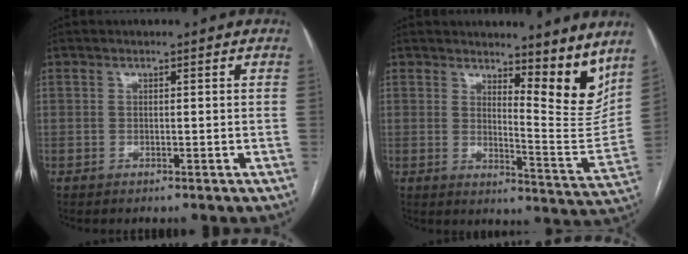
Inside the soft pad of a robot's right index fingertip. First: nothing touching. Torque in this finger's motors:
{"motor_torque": [0.03, 0.28, 0.09, 0.02]}